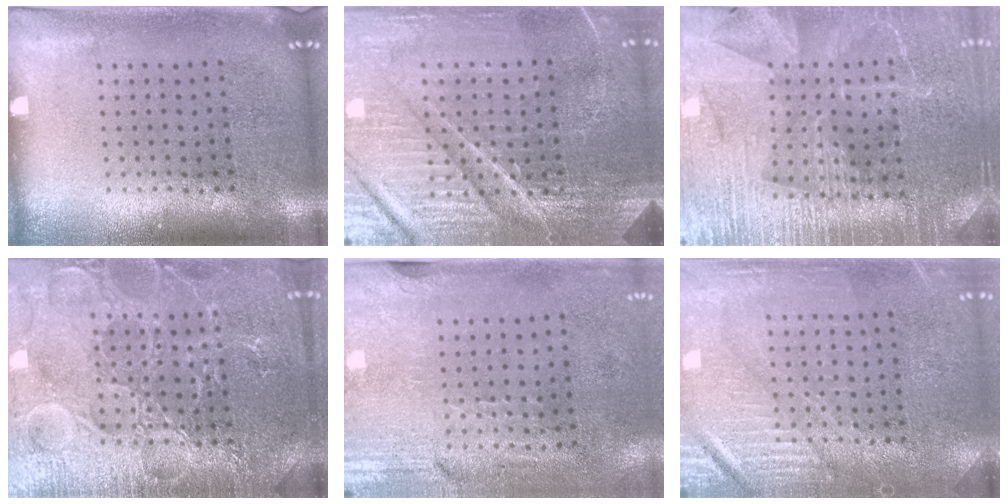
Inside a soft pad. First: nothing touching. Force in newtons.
{"total": 5.7, "press": 5.2, "slide": 2.4}
{"total": 4.0, "press": 3.7, "slide": 1.3}
{"total": 5.0, "press": 4.9, "slide": 0.7}
{"total": 2.9, "press": 2.5, "slide": 1.5}
{"total": 4.1, "press": 4.1, "slide": 0.7}